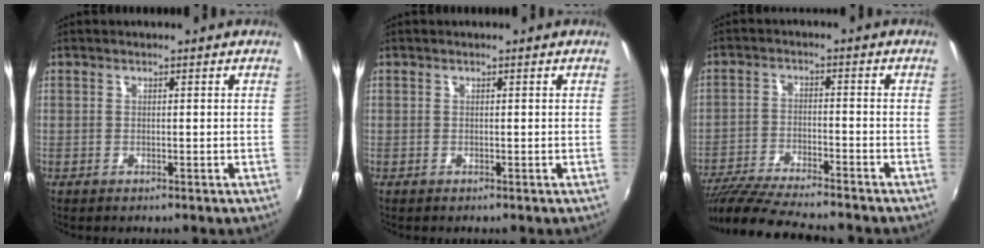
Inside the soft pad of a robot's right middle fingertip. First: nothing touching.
{"total": 0.0}
{"total": 15.0, "force": [-13.4, 1.5, 6.8], "torque": [-0.141, -0.025, -0.226]}